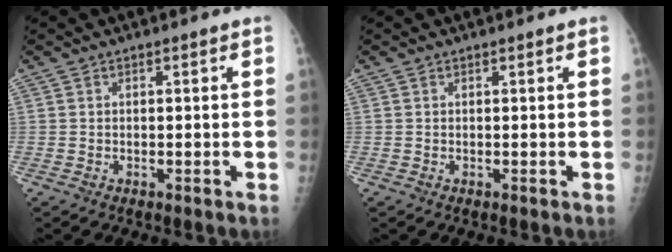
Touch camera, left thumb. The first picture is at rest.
{"total": 0.0}